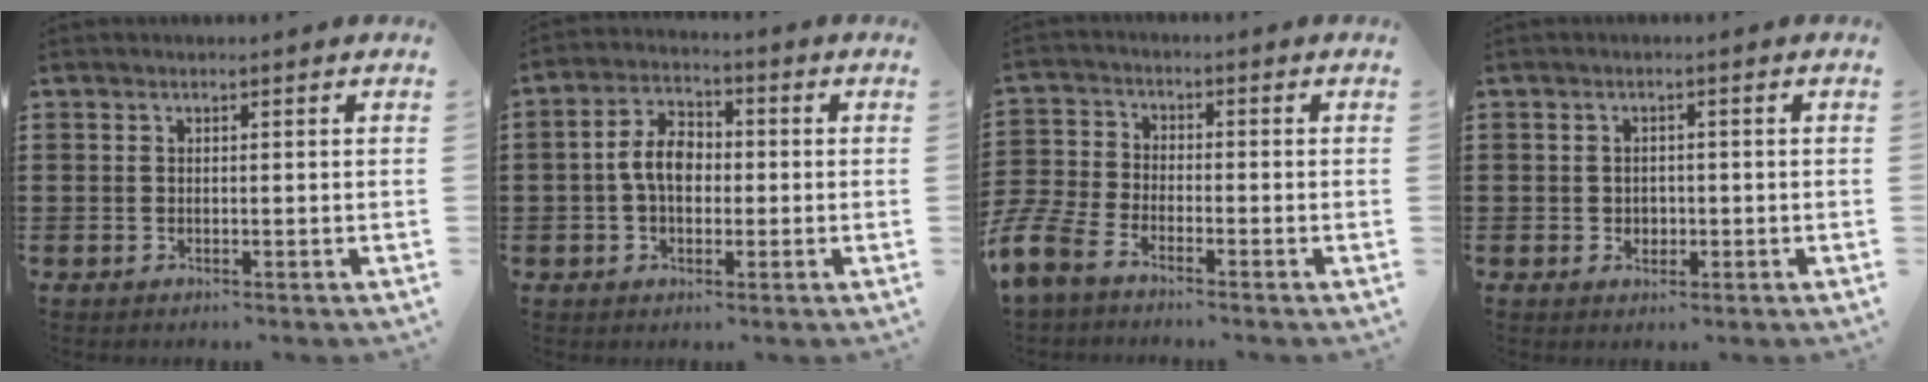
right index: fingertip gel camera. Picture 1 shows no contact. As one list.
[{"total": 6.3, "force": [-0.3, 3.9, 4.8], "torque": [-0.109, 0.009, -0.011]}, {"total": 5.5, "force": [-4.6, 1.6, 2.6], "torque": [-0.092, -0.011, -0.101]}, {"total": 1.5, "force": [-0.1, 1.4, 0.5], "torque": [-0.013, 0.007, -0.005]}]